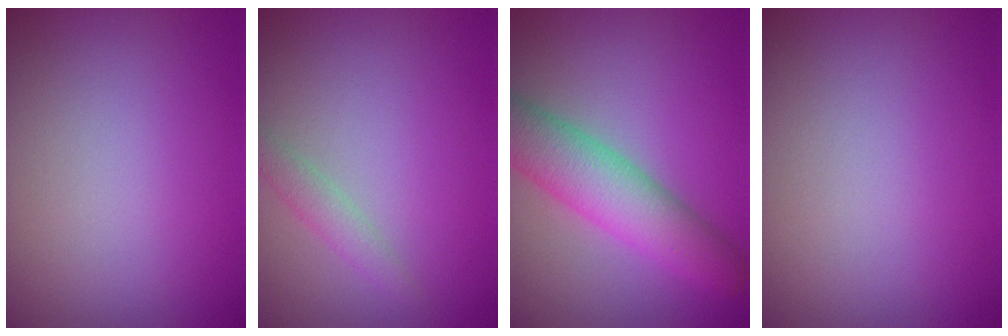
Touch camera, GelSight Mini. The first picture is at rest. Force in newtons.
{"total": 1.5, "press": 1.5, "slide": 0.1}
{"total": 6.0, "press": 6.0, "slide": 0.2}
{"total": 0.0}